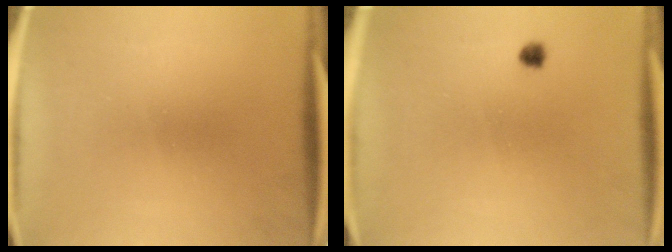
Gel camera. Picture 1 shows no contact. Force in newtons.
{"total": 1.2}